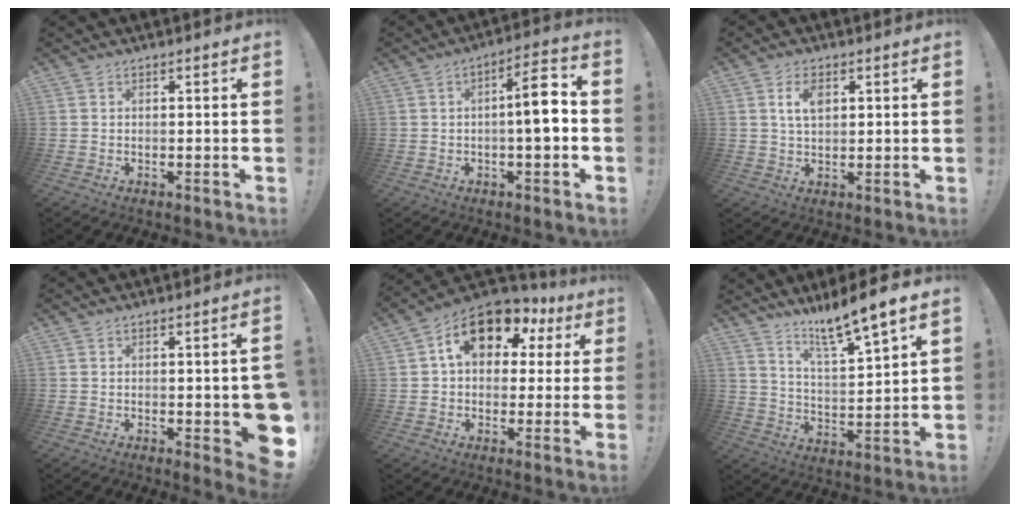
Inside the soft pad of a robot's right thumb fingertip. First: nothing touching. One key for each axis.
{"total": 9.4, "fx": -0.6, "fy": 3.3, "fz": 8.8, "tx": -0.120, "ty": 0.010, "tz": -0.016}
{"total": 6.2, "fx": 2.2, "fy": 3.8, "fz": 4.4, "tx": -0.076, "ty": 0.001, "tz": 0.038}
{"total": 6.5, "fx": -0.6, "fy": 2.1, "fz": 6.1, "tx": -0.070, "ty": -0.010, "tz": 0.001}
{"total": 15.0, "fx": 6.6, "fy": 9.5, "fz": 9.6, "tx": -0.149, "ty": -0.021, "tz": 0.120}
{"total": 10.8, "fx": 9.1, "fy": -0.2, "fz": 5.8, "tx": -0.106, "ty": -0.070, "tz": 0.146}